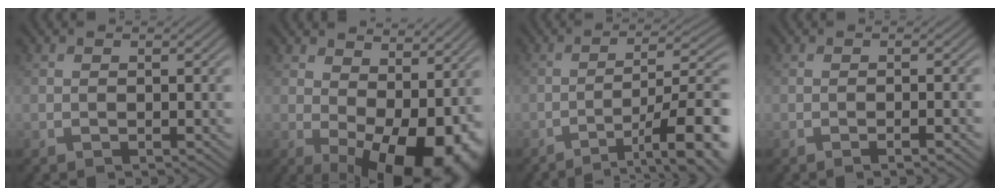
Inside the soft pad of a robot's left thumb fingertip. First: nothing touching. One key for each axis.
{"total": 14.2, "fx": 0.2, "fy": 8.0, "fz": 11.7, "tx": -0.155, "ty": -0.024, "tz": 0.035}
{"total": 12.2, "fx": -6.6, "fy": 2.9, "fz": 9.9, "tx": -0.137, "ty": 0.017, "tz": -0.094}
{"total": 1.7, "fx": -0.7, "fy": 0.2, "fz": 1.5, "tx": -0.018, "ty": 0.005, "tz": -0.017}